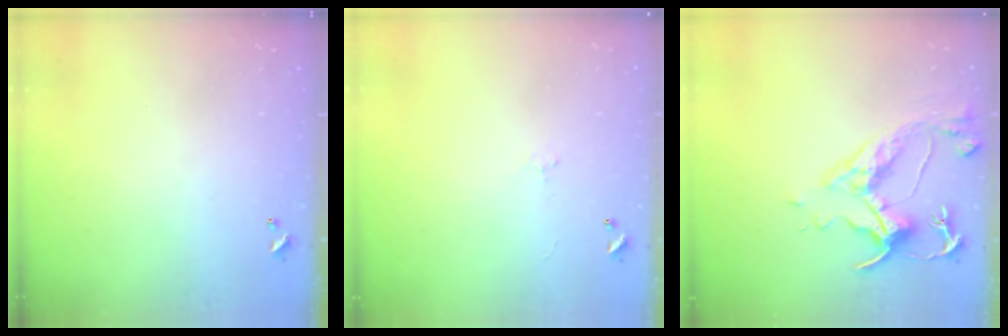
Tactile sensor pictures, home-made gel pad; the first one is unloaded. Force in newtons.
{"total": 0.5, "press": 0.1, "slide": 0.5}
{"total": 5.0, "press": 4.8, "slide": 1.4}